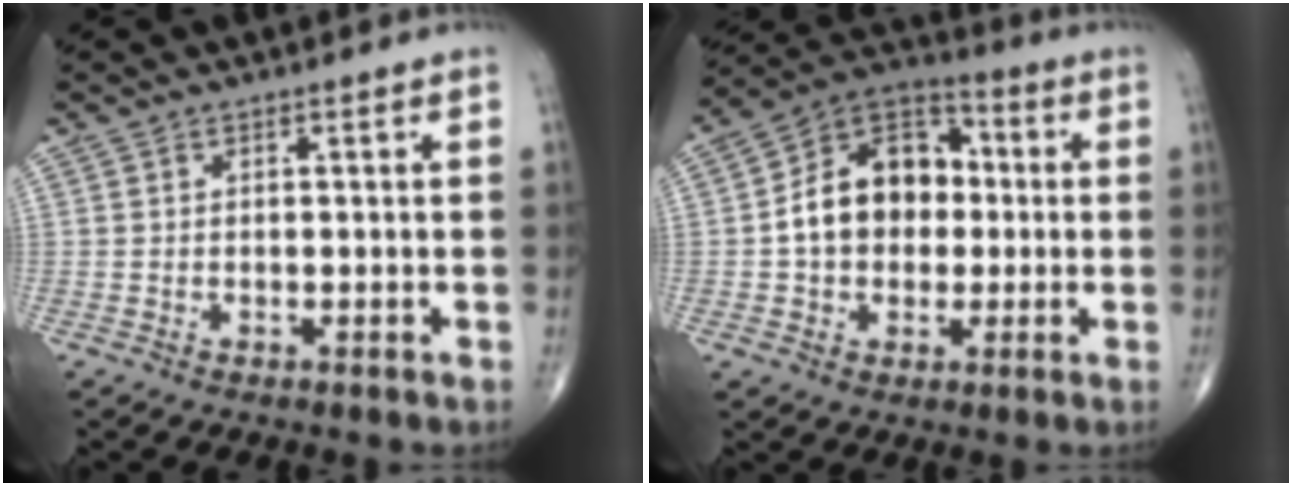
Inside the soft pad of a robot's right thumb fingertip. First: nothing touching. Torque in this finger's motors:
{"motor_torque": [1.98, 1.99, 1.33, 0.07, 0.10]}